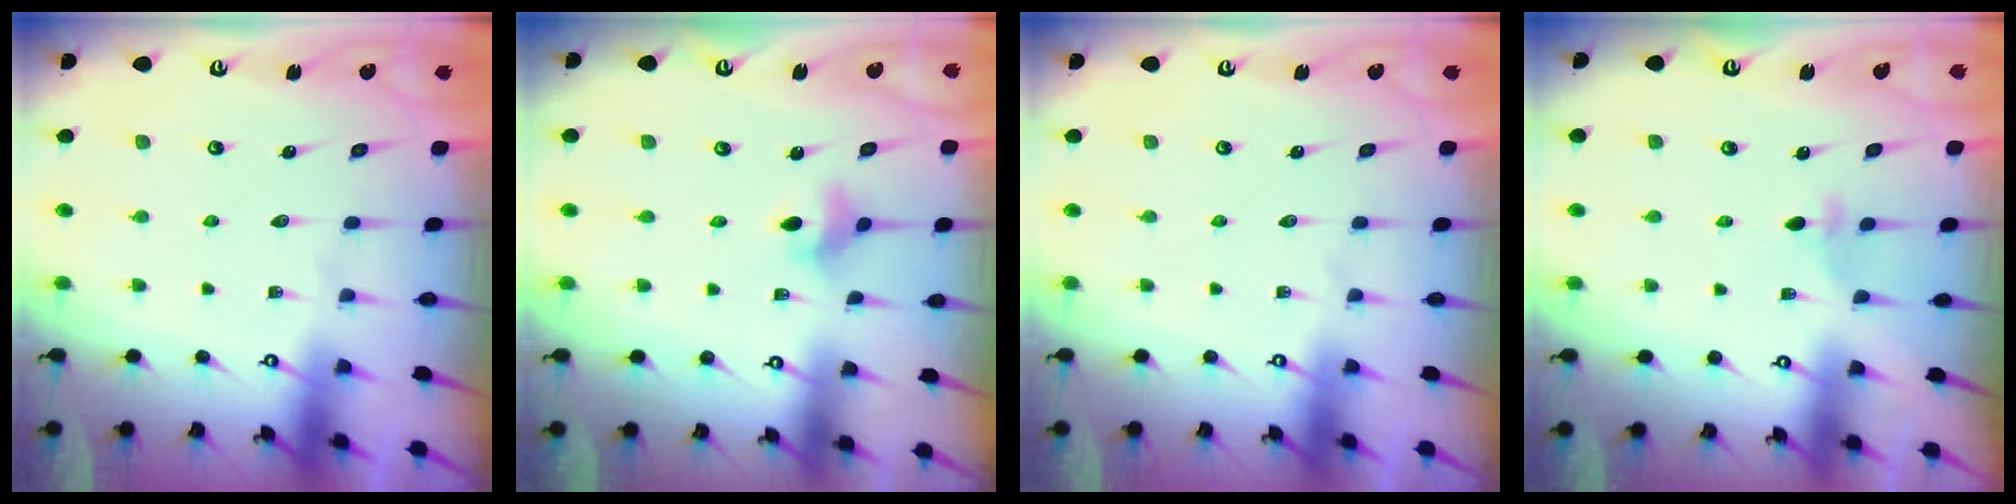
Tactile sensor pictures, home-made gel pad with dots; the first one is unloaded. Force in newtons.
{"total": 4.2, "press": 4.1, "slide": 0.6}
{"total": 0.0}
{"total": 3.2, "press": 3.2, "slide": 0.4}